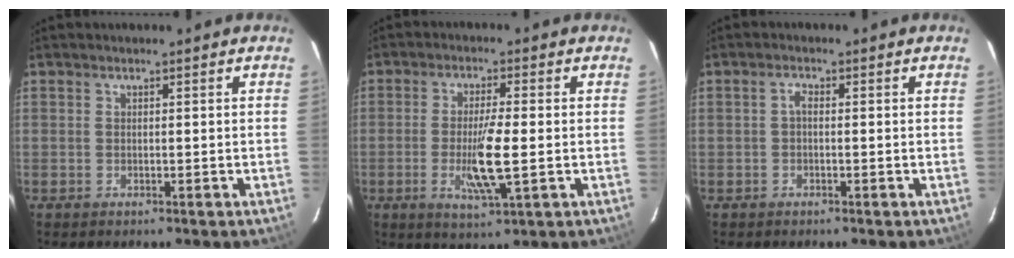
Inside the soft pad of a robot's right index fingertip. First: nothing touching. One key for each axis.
{"total": 8.3, "fx": -1.6, "fy": 0.9, "fz": 8.1, "tx": -0.150, "ty": -0.014, "tz": -0.029}
{"total": 1.2, "fx": -0.3, "fy": 0.6, "fz": 1.0, "tx": -0.021, "ty": 0.007, "tz": -0.007}